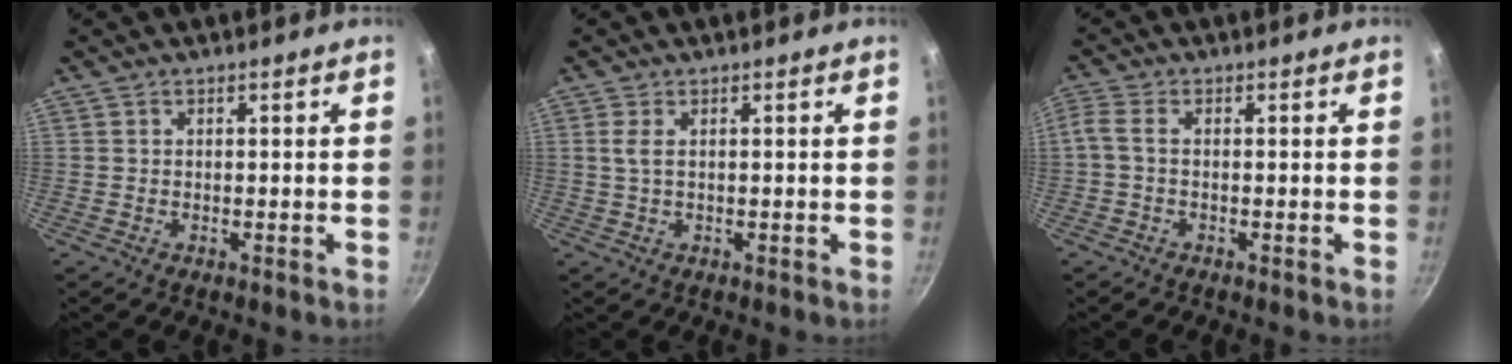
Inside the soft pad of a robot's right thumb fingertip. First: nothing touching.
{"total": 2.0, "force": [0.5, 0.7, 1.8], "torque": [-0.040, 0.000, 0.011]}
{"total": 2.7, "force": [-0.6, 1.1, 2.4], "torque": [-0.072, 0.009, -0.022]}